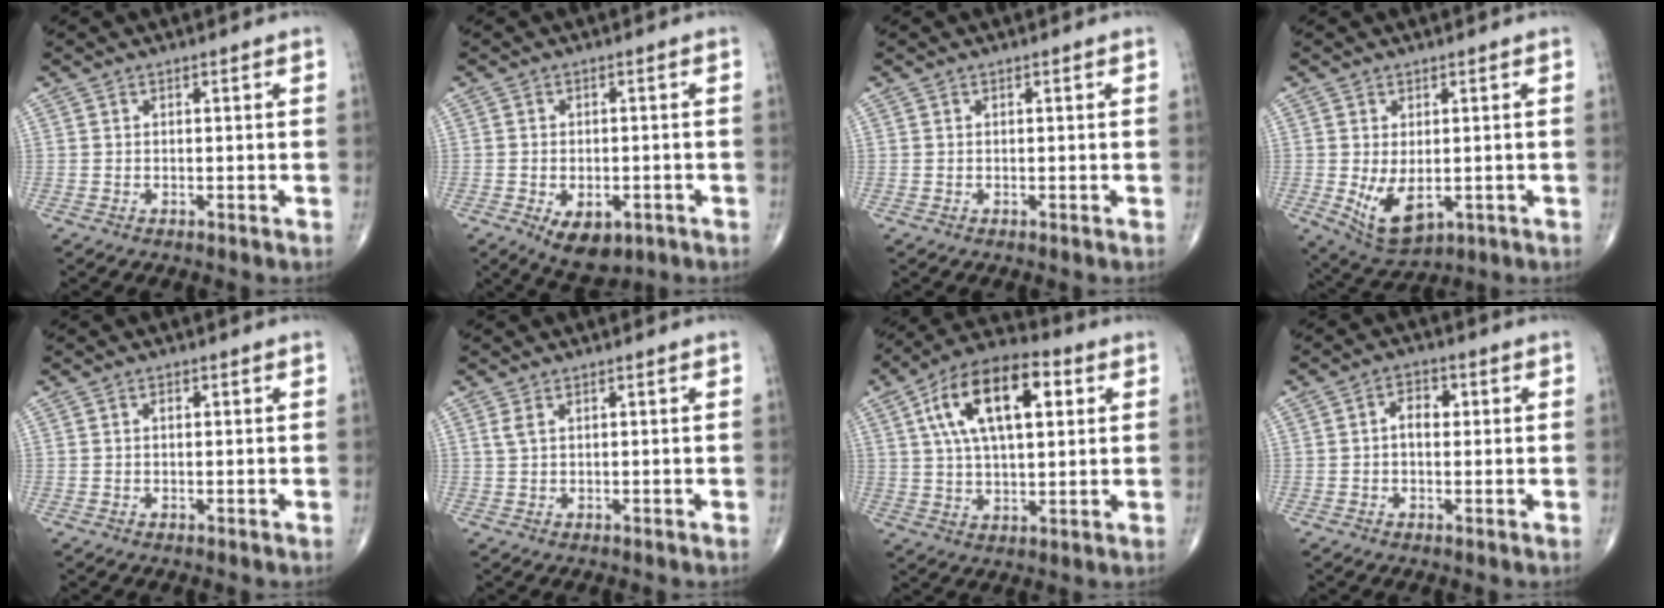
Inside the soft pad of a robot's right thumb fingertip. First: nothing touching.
{"total": 7.5, "force": [-3.3, 4.4, 5.1], "torque": [-0.068, 0.006, -0.037]}
{"total": 0.0}
{"total": 7.8, "force": [-1.2, 4.5, 6.3], "torque": [-0.104, -0.014, 0.000]}
{"total": 0.8, "force": [0.2, 0.5, 0.6], "torque": [-0.010, 0.002, 0.002]}
{"total": 1.3, "force": [0.6, 0.5, 1.1], "torque": [-0.028, 0.008, 0.016]}
{"total": 17.8, "force": [5.4, 8.5, 14.7], "torque": [-0.241, 0.012, 0.086]}
{"total": 4.0, "force": [0.3, 2.6, 3.0], "torque": [-0.039, 0.012, 0.000]}